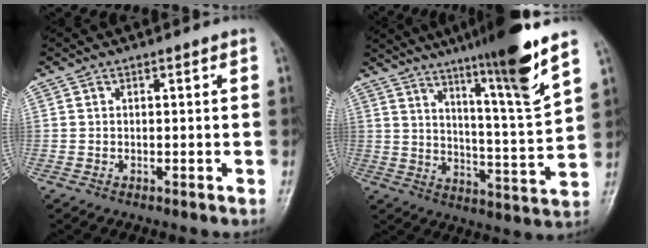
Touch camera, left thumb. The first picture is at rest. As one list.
[{"total": 16.5, "force": [11.1, -0.2, 12.2], "torque": [-0.179, -0.064, 0.177]}]